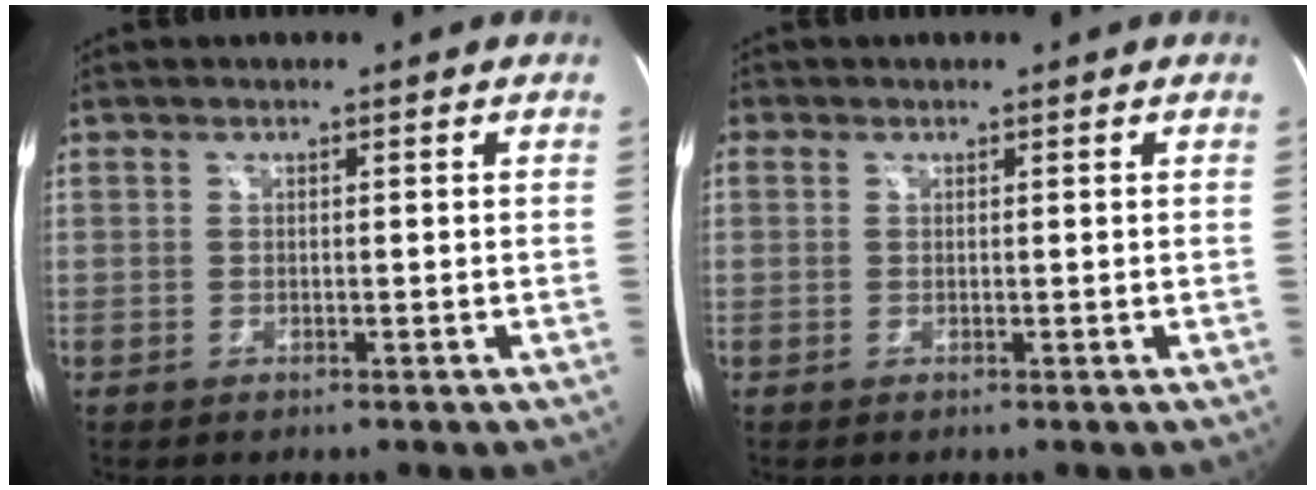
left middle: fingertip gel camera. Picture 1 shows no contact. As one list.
[{"total": 0.7, "force": [0.3, 0.6, 0.2], "torque": [0.002, 0.001, 0.003]}]